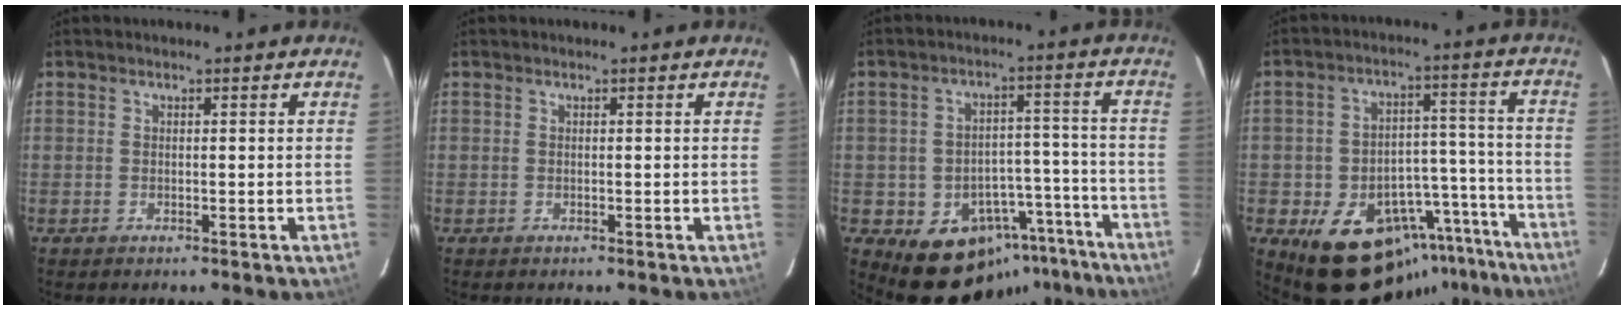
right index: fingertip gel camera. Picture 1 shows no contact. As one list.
[{"total": 0.0}, {"total": 14.6, "force": [-10.9, 8.9, 3.9], "torque": [-0.057, 0.061, -0.118]}, {"total": 19.5, "force": [-14.5, 10.6, 7.6], "torque": [-0.118, 0.057, -0.169]}]